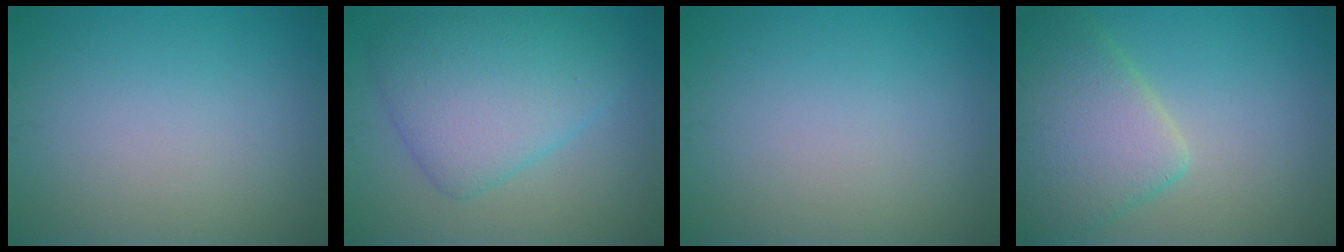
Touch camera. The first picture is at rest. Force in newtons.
{"total": 7.0, "press": 7.0, "slide": 0.1}
{"total": 0.0}
{"total": 6.5, "press": 6.5, "slide": 0.4}